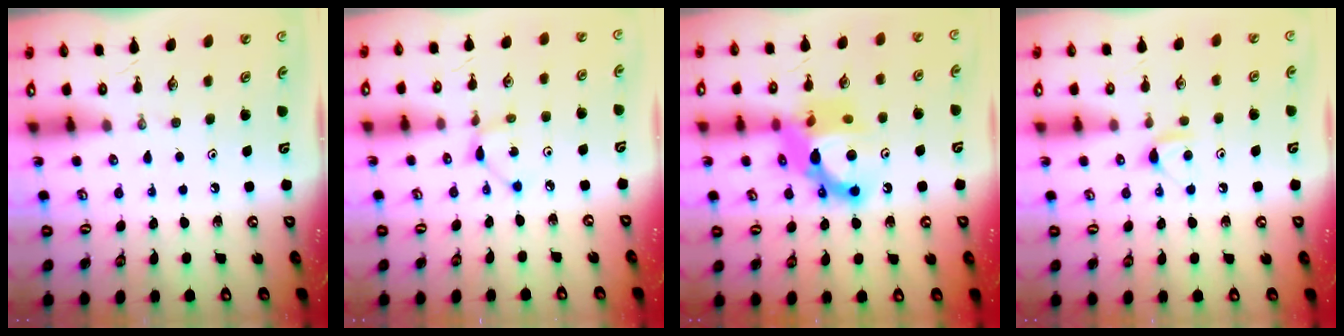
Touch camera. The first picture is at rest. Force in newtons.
{"total": 2.5, "press": 2.5, "slide": 0.1}
{"total": 14.5, "press": 14.4, "slide": 1.7}
{"total": 4.3, "press": 4.3, "slide": 0.6}